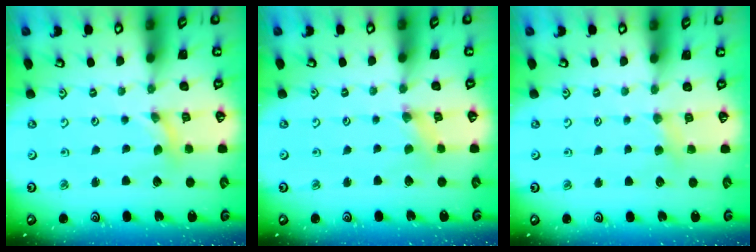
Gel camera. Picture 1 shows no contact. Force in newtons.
{"total": 0.9, "press": 0.8, "slide": 0.3}
{"total": 3.8, "press": 3.7, "slide": 0.6}